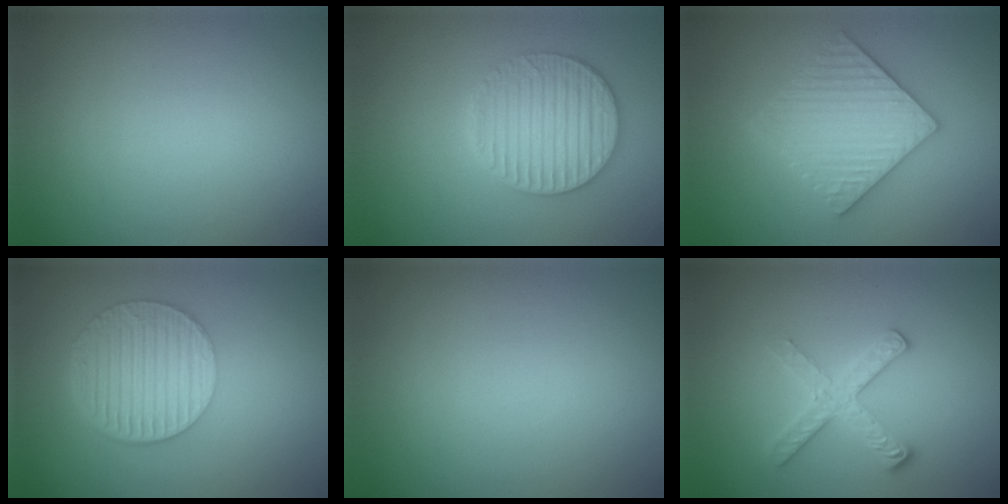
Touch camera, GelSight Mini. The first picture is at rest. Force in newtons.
{"total": 3.6, "press": 3.5, "slide": 0.9}
{"total": 5.7, "press": 5.6, "slide": 1.1}
{"total": 6.5, "press": 4.5, "slide": 4.8}
{"total": 0.0}
{"total": 2.8, "press": 2.6, "slide": 1.0}